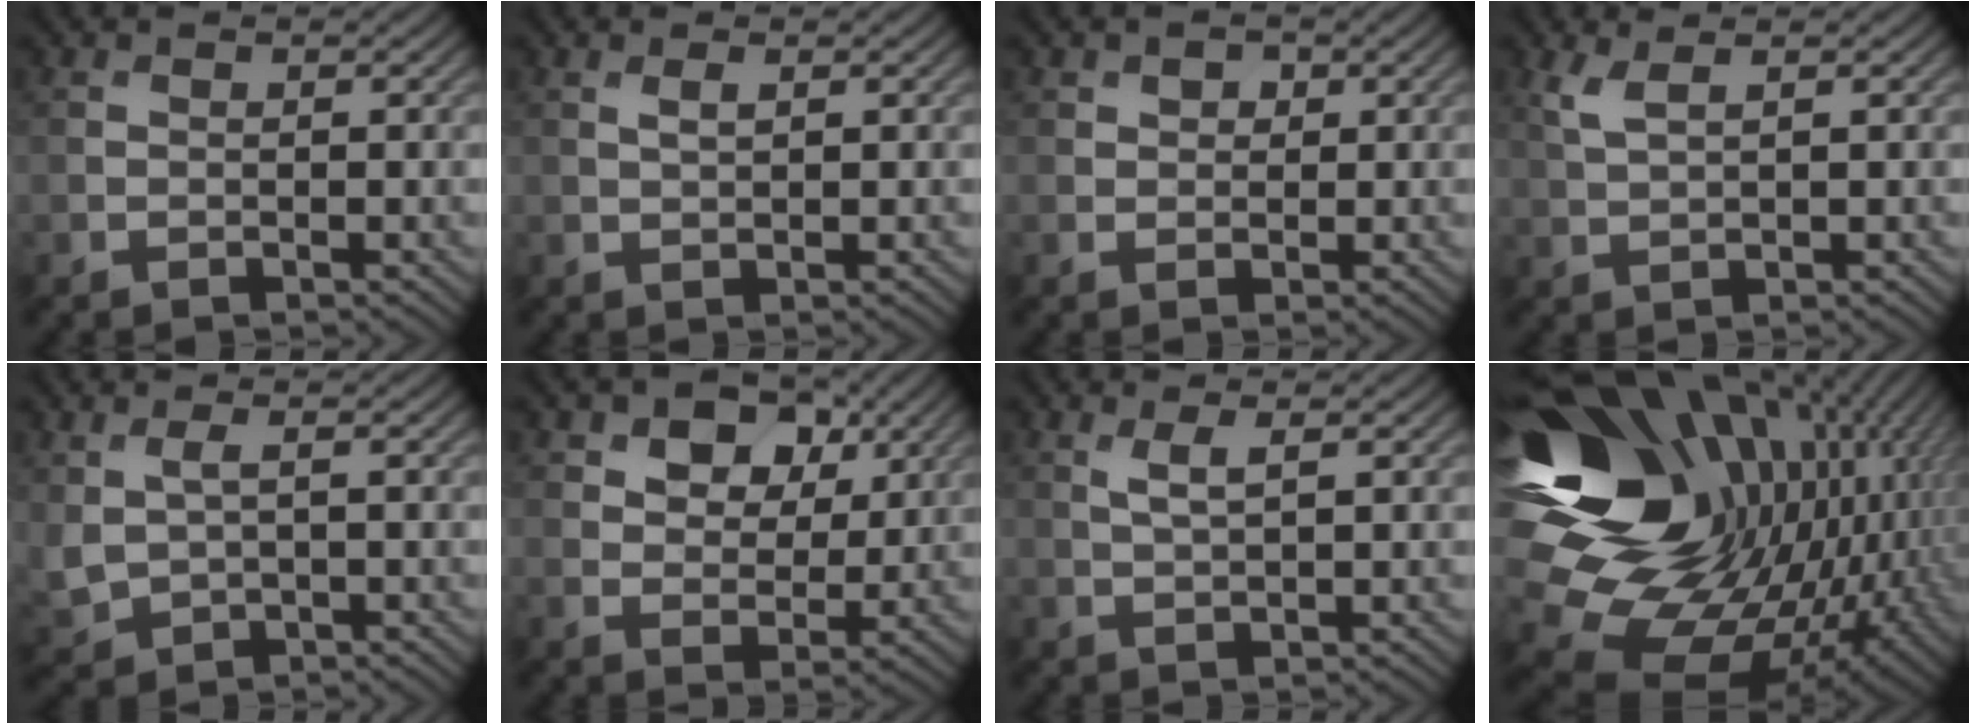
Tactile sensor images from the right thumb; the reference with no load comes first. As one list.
[{"total": 1.2, "force": [0.6, 0.4, 1.0], "torque": [-0.022, -0.001, 0.013]}, {"total": 2.0, "force": [0.9, 1.5, 0.9], "torque": [-0.013, 0.000, 0.013]}, {"total": 2.5, "force": [1.5, 0.6, 1.9], "torque": [-0.049, 0.004, 0.032]}, {"total": 3.6, "force": [0.8, 2.0, 2.9], "torque": [-0.079, -0.007, 0.023]}, {"total": 7.8, "force": [3.8, 5.1, 4.4], "torque": [-0.077, -0.007, 0.057]}, {"total": 2.1, "force": [1.0, 0.4, 1.8], "torque": [-0.042, 0.000, 0.022]}, {"total": 21.5, "force": [1.7, 16.0, 14.3], "torque": [-0.337, -0.033, 0.071]}]